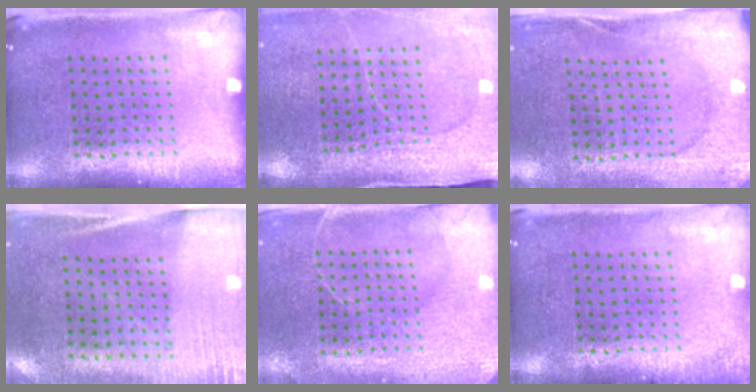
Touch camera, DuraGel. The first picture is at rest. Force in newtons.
{"total": 2.9, "press": 2.9, "slide": 0.4}
{"total": 2.6, "press": 2.4, "slide": 0.9}
{"total": 2.7, "press": 2.4, "slide": 1.4}
{"total": 3.0, "press": 2.9, "slide": 0.6}
{"total": 1.2, "press": 1.1, "slide": 0.2}